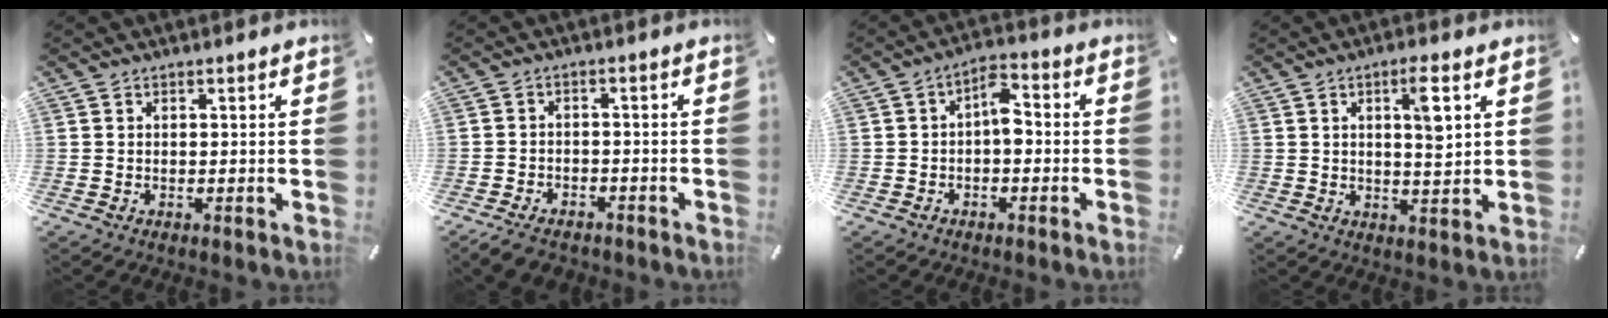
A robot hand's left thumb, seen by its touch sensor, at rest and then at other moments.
{"total": 4.6, "force": [-3.7, 2.2, 1.6], "torque": [-0.036, 0.018, -0.073]}
{"total": 5.8, "force": [-1.1, 3.3, 4.7], "torque": [-0.068, 0.014, -0.025]}
{"total": 6.8, "force": [2.2, 1.5, 6.2], "torque": [-0.093, -0.012, 0.029]}